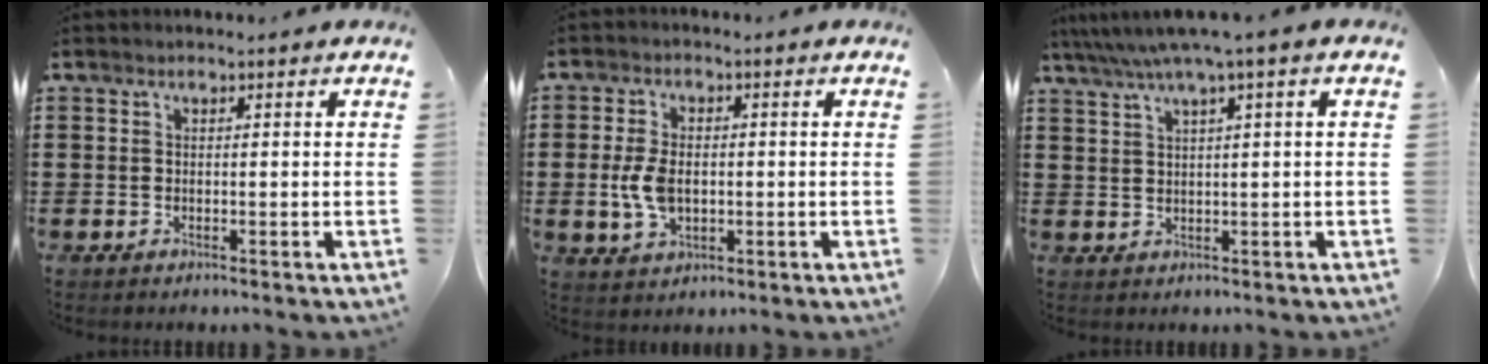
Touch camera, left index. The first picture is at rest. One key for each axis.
{"total": 6.0, "fx": -0.2, "fy": 3.7, "fz": 4.7, "tx": -0.117, "ty": -0.001, "tz": -0.010}
{"total": 3.7, "fx": 1.7, "fy": -0.4, "fz": 3.2, "tx": -0.067, "ty": -0.007, "tz": 0.026}